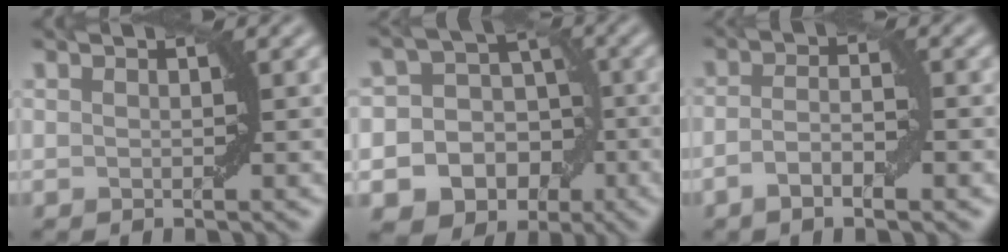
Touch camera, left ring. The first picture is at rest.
{"total": 13.8, "force": [-4.8, 12.3, 4.1], "torque": [-0.074, -0.010, -0.087]}
{"total": 3.1, "force": [-1.2, 0.8, 2.7], "torque": [-0.050, 0.001, -0.025]}